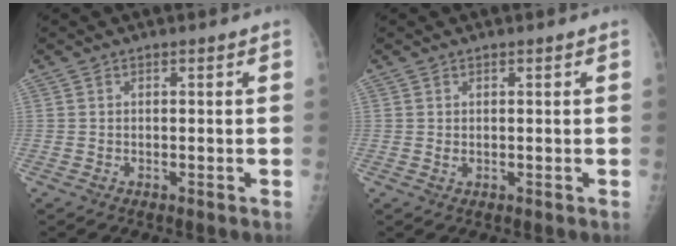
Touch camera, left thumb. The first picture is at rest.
{"total": 0.9, "force": [0.5, 0.4, 0.7], "torque": [-0.011, 0.000, 0.012]}